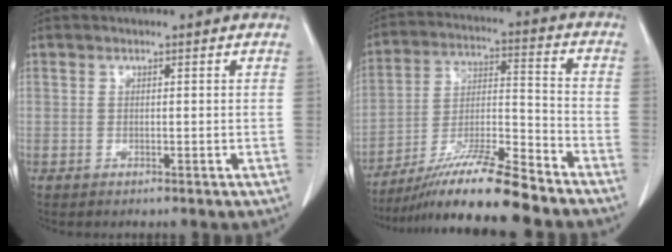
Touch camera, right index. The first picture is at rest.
{"total": 14.4, "force": [-11.8, 0.0, 8.3], "torque": [-0.147, -0.006, -0.208]}